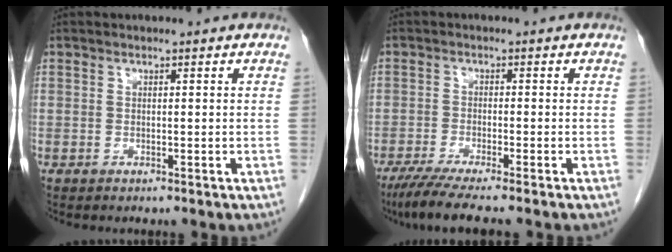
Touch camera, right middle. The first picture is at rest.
{"total": 6.7, "force": [-5.3, -0.3, 4.1], "torque": [-0.064, -0.019, -0.089]}